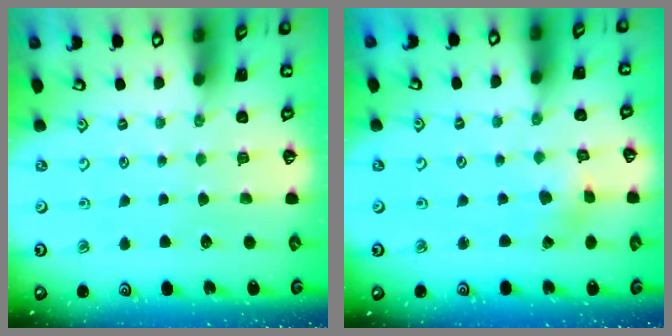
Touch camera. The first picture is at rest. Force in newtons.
{"total": 1.4, "press": 1.4, "slide": 0.4}